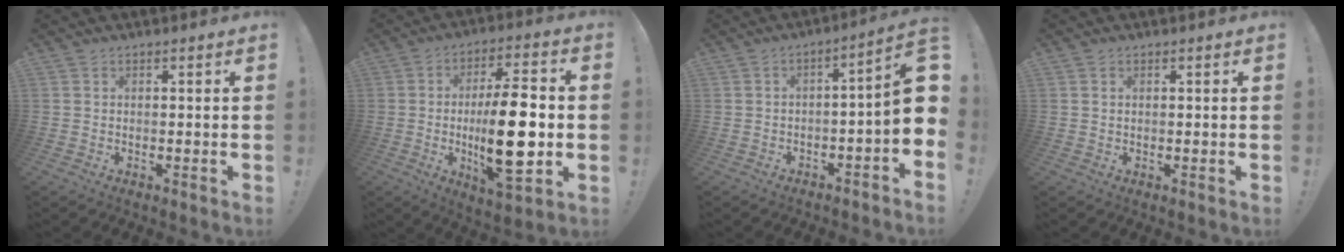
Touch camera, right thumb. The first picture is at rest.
{"total": 19.7, "force": [-1.6, 6.6, 18.5], "torque": [-0.305, -0.003, -0.025]}
{"total": 8.4, "force": [0.1, 0.9, 8.3], "torque": [-0.113, -0.014, -0.002]}
{"total": 0.8, "force": [0.5, 0.5, 0.4], "torque": [-0.010, 0.002, 0.009]}